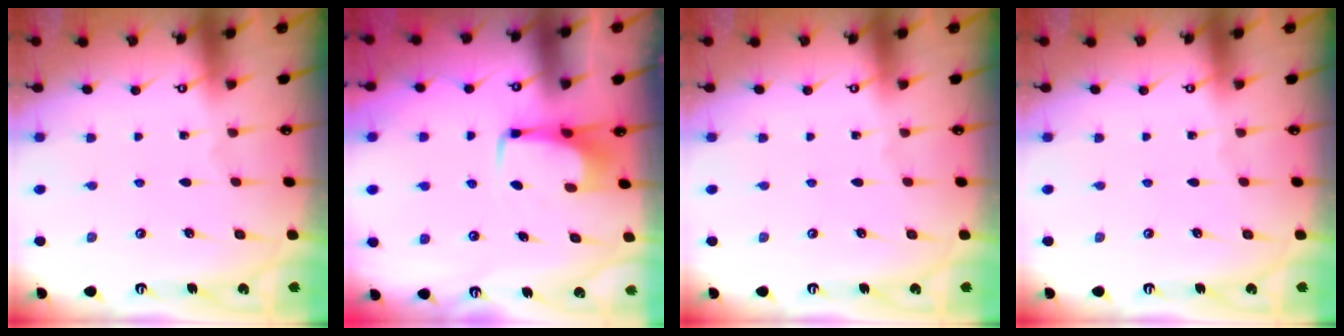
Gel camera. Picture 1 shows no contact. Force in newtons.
{"total": 3.3, "press": 3.3, "slide": 0.4}
{"total": 0.0}
{"total": 0.0}